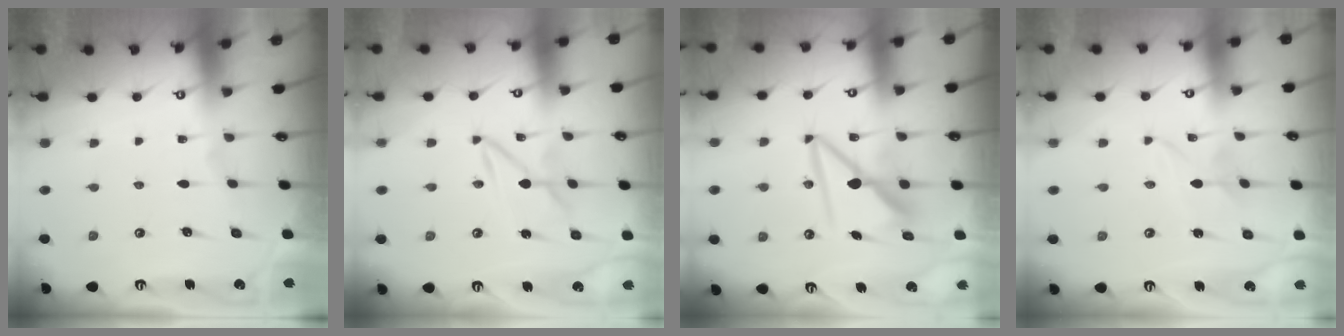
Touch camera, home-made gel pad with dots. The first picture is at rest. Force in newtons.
{"total": 2.5, "press": 2.5, "slide": 0.3}
{"total": 9.1, "press": 9.1, "slide": 0.7}
{"total": 1.6, "press": 1.6, "slide": 0.2}